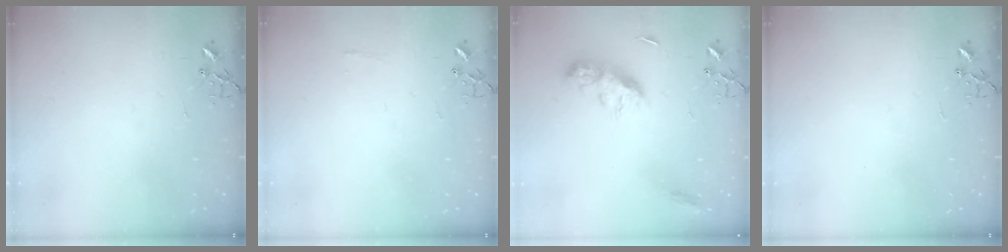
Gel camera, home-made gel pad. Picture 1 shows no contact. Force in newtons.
{"total": 3.7, "press": 3.7, "slide": 0.4}
{"total": 9.9, "press": 9.9, "slide": 0.2}
{"total": 0.0}